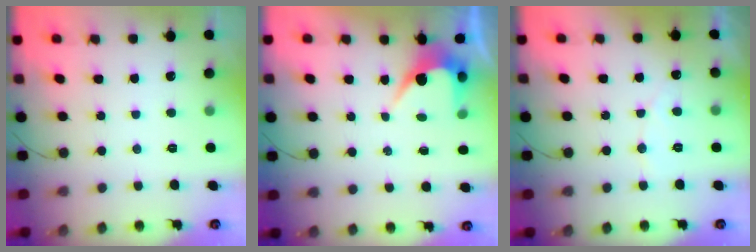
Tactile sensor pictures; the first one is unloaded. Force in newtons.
{"total": 4.3, "press": 4.3, "slide": 0.2}
{"total": 3.9, "press": 3.9, "slide": 0.2}